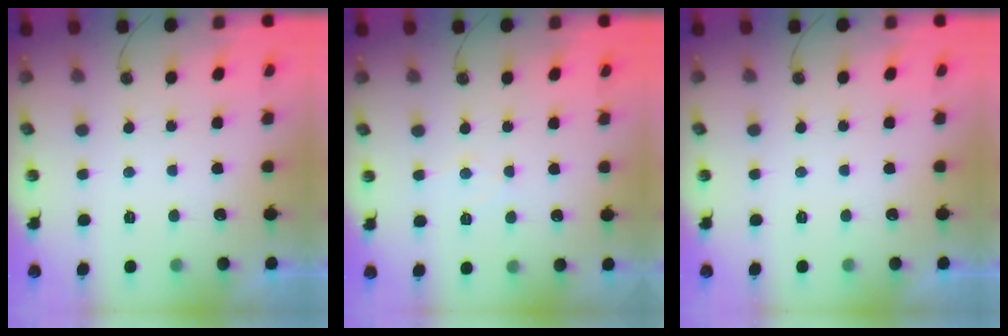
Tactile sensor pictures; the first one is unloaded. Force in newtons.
{"total": 5.1, "press": 5.0, "slide": 0.6}
{"total": 0.0}